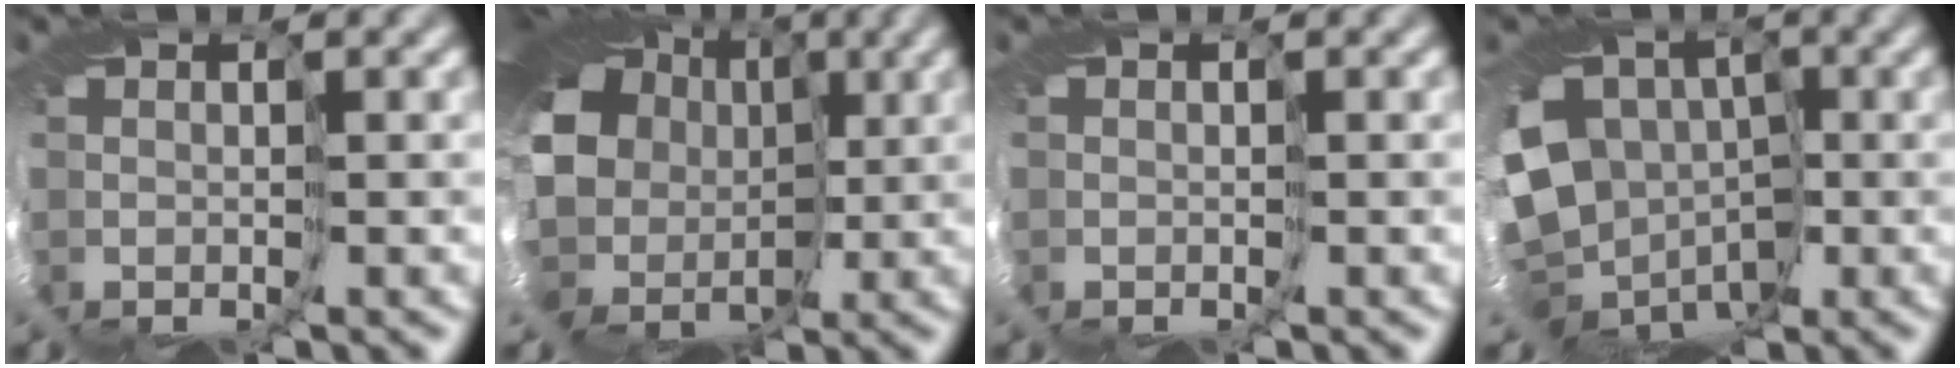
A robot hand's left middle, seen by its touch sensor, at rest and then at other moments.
{"total": 15.8, "force": [1.1, 13.2, 8.7], "torque": [-0.166, -0.021, 0.012]}
{"total": 1.1, "force": [-0.2, 1.0, 0.1], "torque": [0.001, -0.005, 0.000]}
{"total": 11.1, "force": [-2.5, 9.2, 5.7], "torque": [-0.096, -0.007, -0.050]}